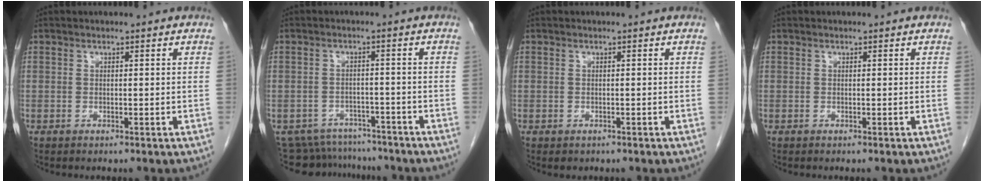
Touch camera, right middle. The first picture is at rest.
{"total": 9.9, "force": [-9.4, 3.1, 0.2], "torque": [-0.003, 0.016, -0.123]}
{"total": 0.9, "force": [-0.6, 0.6, 0.3], "torque": [-0.006, 0.000, -0.003]}
{"total": 0.0}